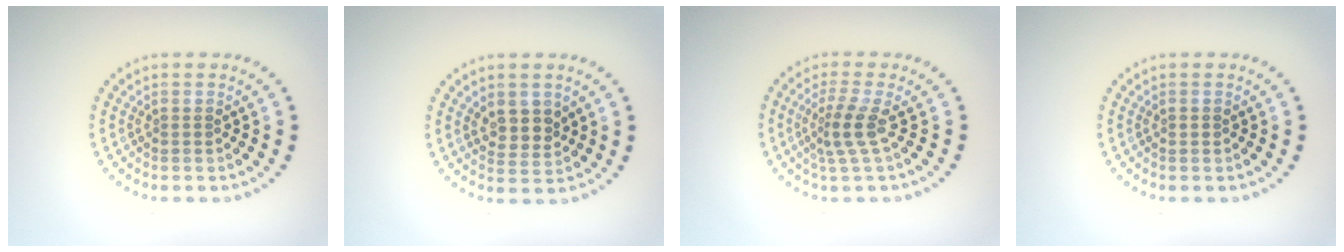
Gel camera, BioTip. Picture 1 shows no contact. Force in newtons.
{"total": 2.4, "press": 2.2, "slide": 1.0}
{"total": 2.6, "press": 1.8, "slide": 1.8}
{"total": 0.6, "press": 0.6, "slide": 0.1}